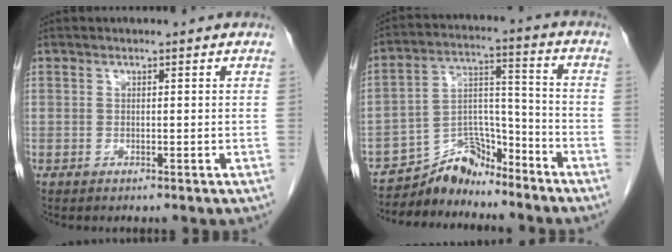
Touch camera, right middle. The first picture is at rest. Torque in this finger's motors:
{"motor_torque": [0.73, -1.26, 0.01, 0.01]}